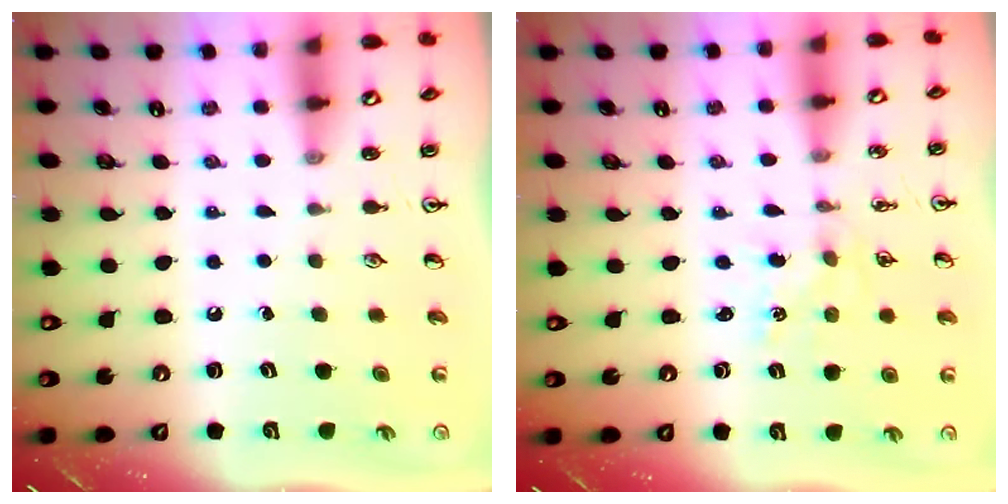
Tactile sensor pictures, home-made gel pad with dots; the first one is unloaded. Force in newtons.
{"total": 1.0, "press": 1.0, "slide": 0.2}